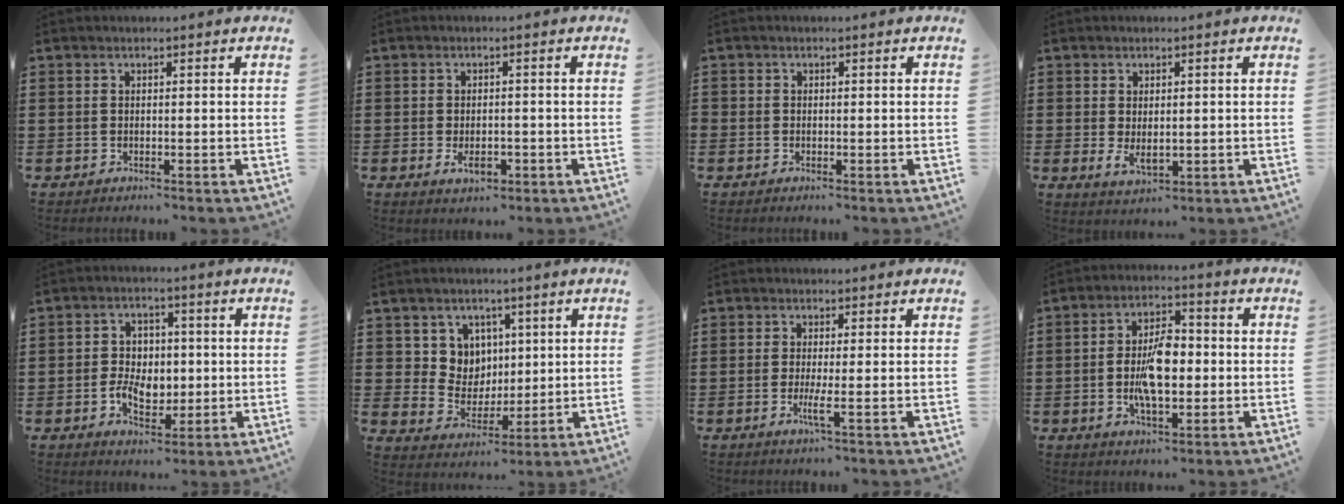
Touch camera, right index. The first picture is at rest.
{"total": 3.0, "force": [-1.1, 1.4, 2.4], "torque": [-0.051, -0.002, -0.022]}
{"total": 0.6, "force": [-0.3, 0.5, 0.1], "torque": [-0.002, 0.002, -0.007]}
{"total": 2.8, "force": [-0.1, 1.5, 2.3], "torque": [-0.044, 0.003, -0.001]}
{"total": 5.3, "force": [-0.7, 4.1, 3.3], "torque": [-0.062, 0.009, -0.016]}
{"total": 6.7, "force": [2.9, 5.9, 0.9], "torque": [-0.045, 0.001, 0.056]}
{"total": 2.8, "force": [-0.8, -0.2, 2.7], "torque": [-0.056, -0.015, -0.016]}
{"total": 8.2, "force": [-1.0, 3.9, 7.2], "torque": [-0.139, 0.003, -0.024]}